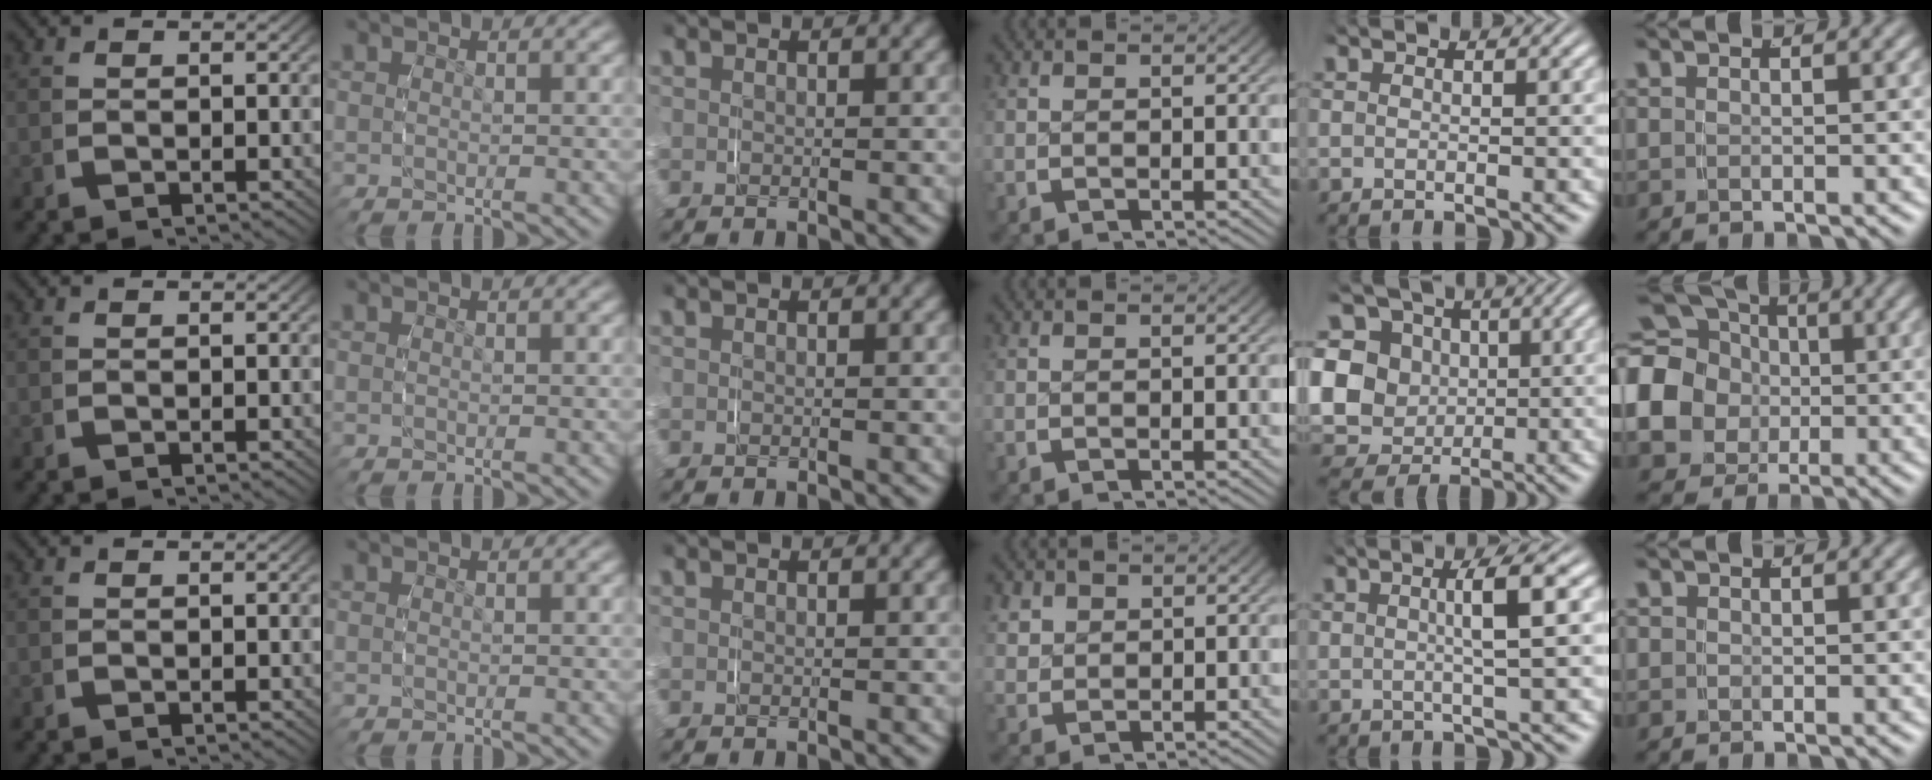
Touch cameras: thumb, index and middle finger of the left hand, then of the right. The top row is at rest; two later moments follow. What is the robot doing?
{"motion": "grasp_and_lifting", "object": "paper towel"}